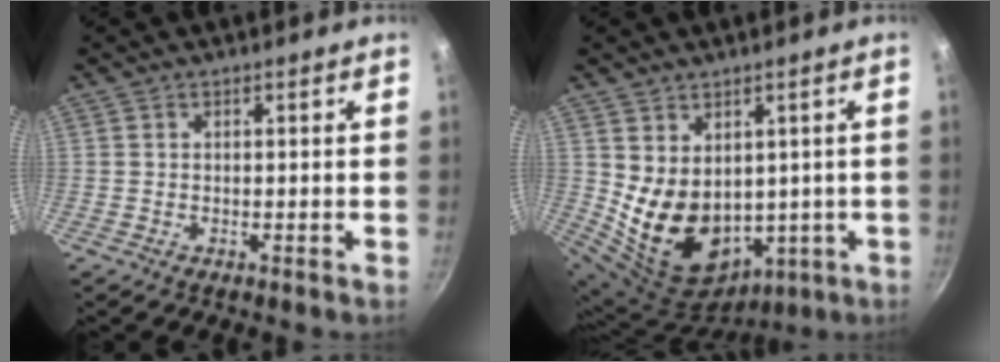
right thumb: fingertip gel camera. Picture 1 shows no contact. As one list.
[{"total": 14.1, "force": [1.5, 10.8, 9.1], "torque": [-0.133, -0.026, 0.062]}]